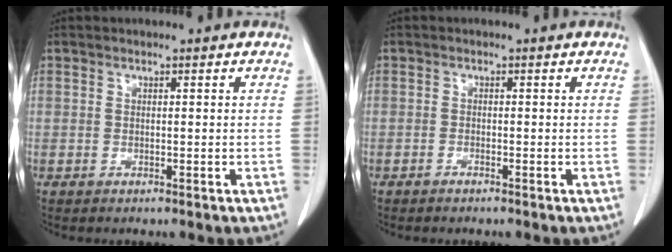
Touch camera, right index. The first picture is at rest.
{"total": 0.7, "force": [-0.6, 0.1, 0.3], "torque": [-0.008, -0.001, -0.010]}